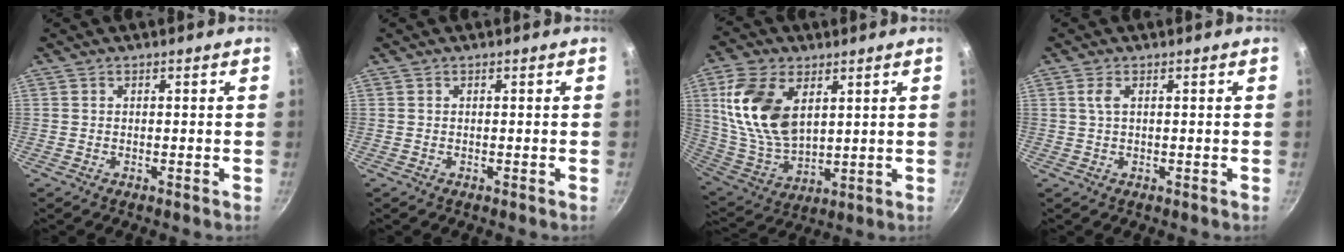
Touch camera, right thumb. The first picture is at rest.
{"total": 0.0}
{"total": 17.1, "force": [5.3, 10.2, 12.6], "torque": [-0.231, -0.023, 0.118]}
{"total": 1.8, "force": [0.5, 0.7, 1.6], "torque": [-0.035, 0.001, 0.013]}